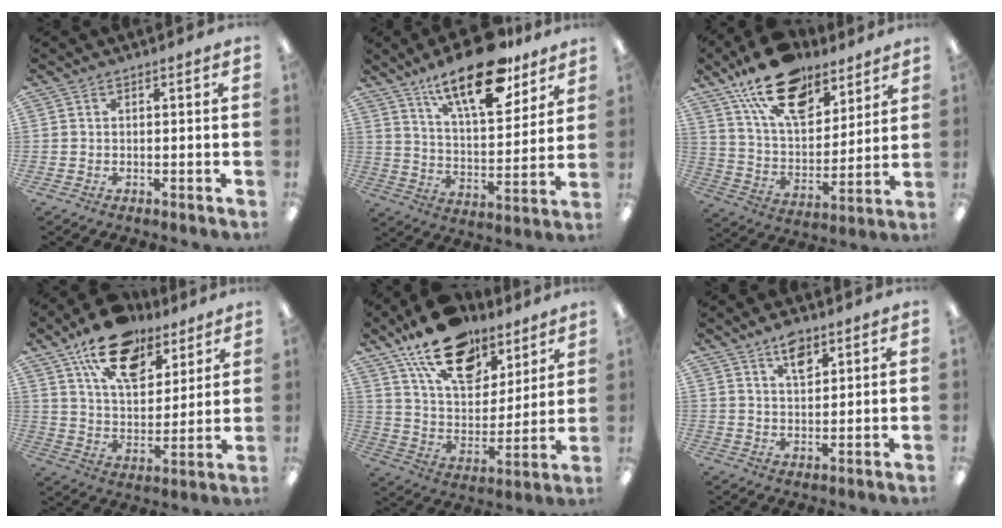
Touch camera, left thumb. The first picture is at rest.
{"total": 19.8, "force": [14.2, 6.9, 11.9], "torque": [-0.183, -0.082, 0.234]}
{"total": 19.6, "force": [13.5, 9.8, 10.4], "torque": [-0.185, -0.068, 0.240]}
{"total": 17.3, "force": [11.7, 8.8, 9.1], "torque": [-0.148, -0.054, 0.207]}
{"total": 19.5, "force": [13.6, 9.8, 9.9], "torque": [-0.171, -0.073, 0.242]}
{"total": 6.2, "force": [4.2, 2.9, 3.7], "torque": [-0.048, -0.018, 0.070]}